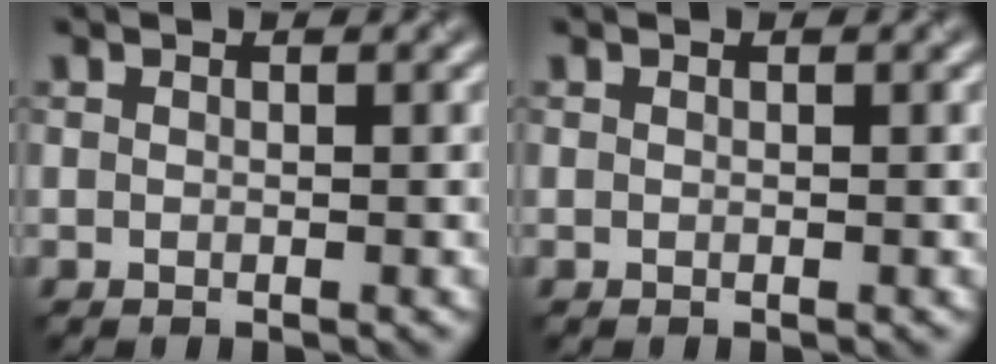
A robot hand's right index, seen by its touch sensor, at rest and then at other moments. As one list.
[{"total": 0.0}]